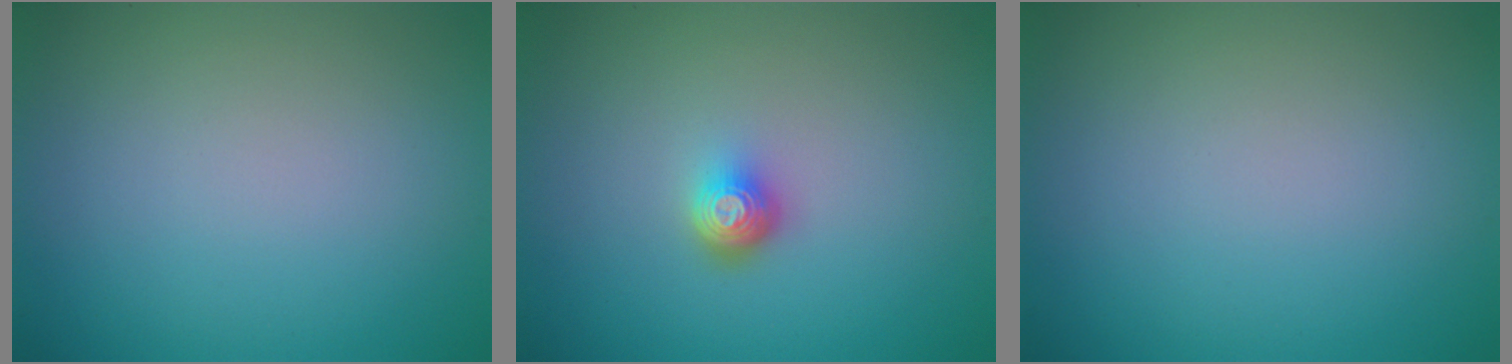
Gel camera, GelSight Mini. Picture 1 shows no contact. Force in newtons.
{"total": 2.0, "press": 1.4, "slide": 1.5}
{"total": 0.0}